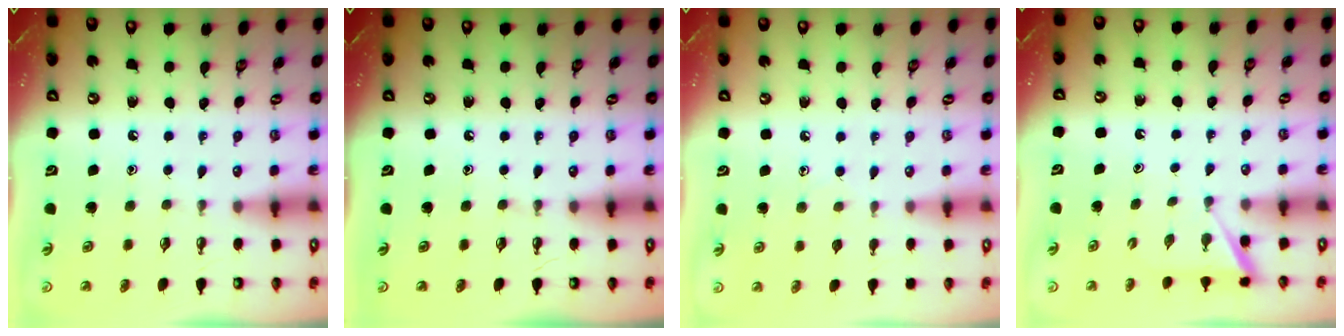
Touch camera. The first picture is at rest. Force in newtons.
{"total": 0.0}
{"total": 5.8, "press": 5.8, "slide": 0.5}
{"total": 3.0, "press": 3.0, "slide": 0.2}